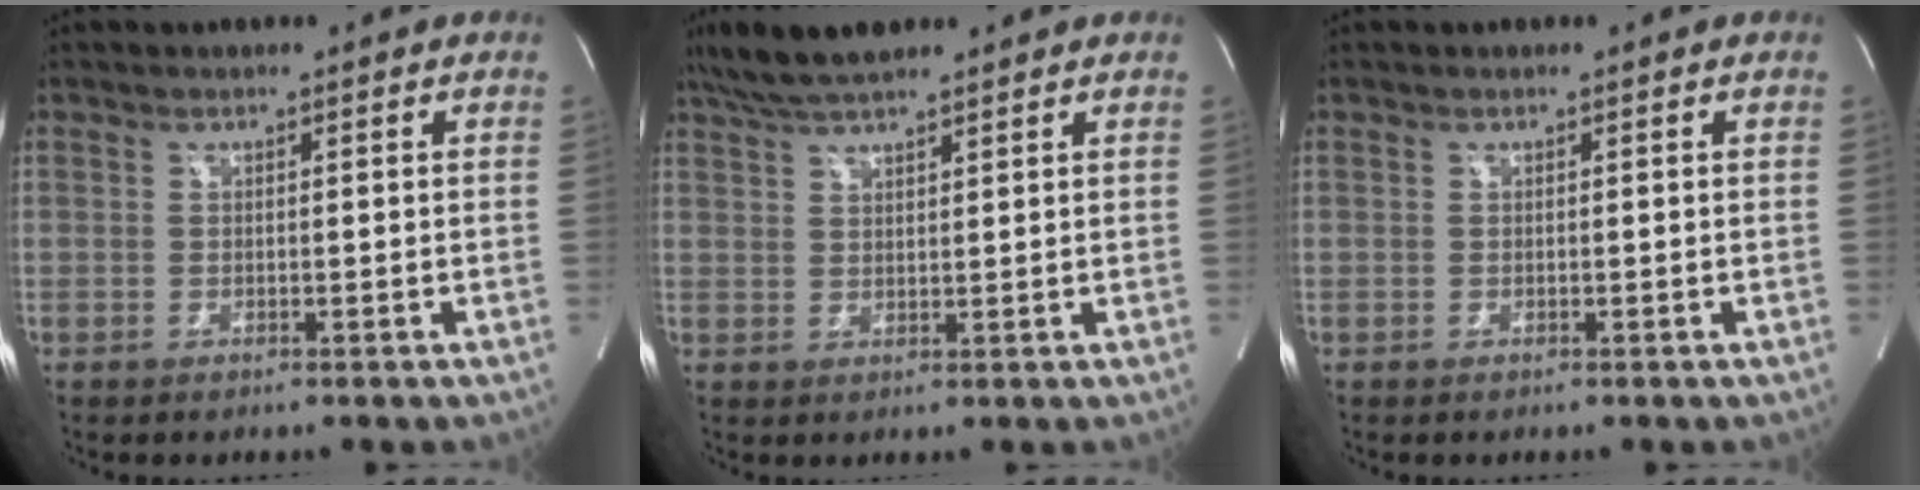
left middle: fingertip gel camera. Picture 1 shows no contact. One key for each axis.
{"total": 7.8, "fx": 6.5, "fy": 1.4, "fz": 4.2, "tx": -0.081, "ty": 0.027, "tz": 0.117}
{"total": 0.0}